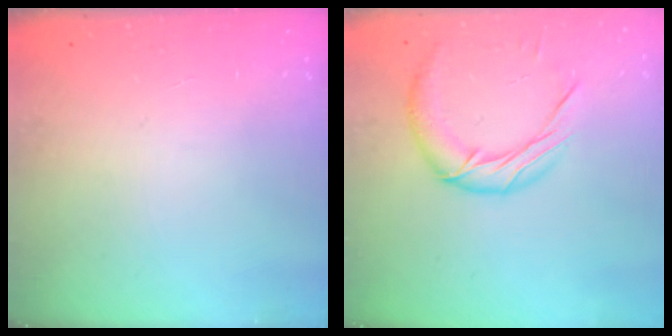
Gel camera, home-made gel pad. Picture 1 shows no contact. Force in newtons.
{"total": 13.1, "press": 13.0, "slide": 1.0}